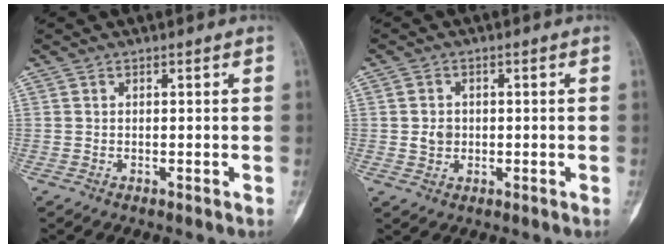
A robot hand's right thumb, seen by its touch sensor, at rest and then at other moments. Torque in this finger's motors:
{"motor_torque": [-0.23, -0.04, -0.34, -0.24, -0.16]}